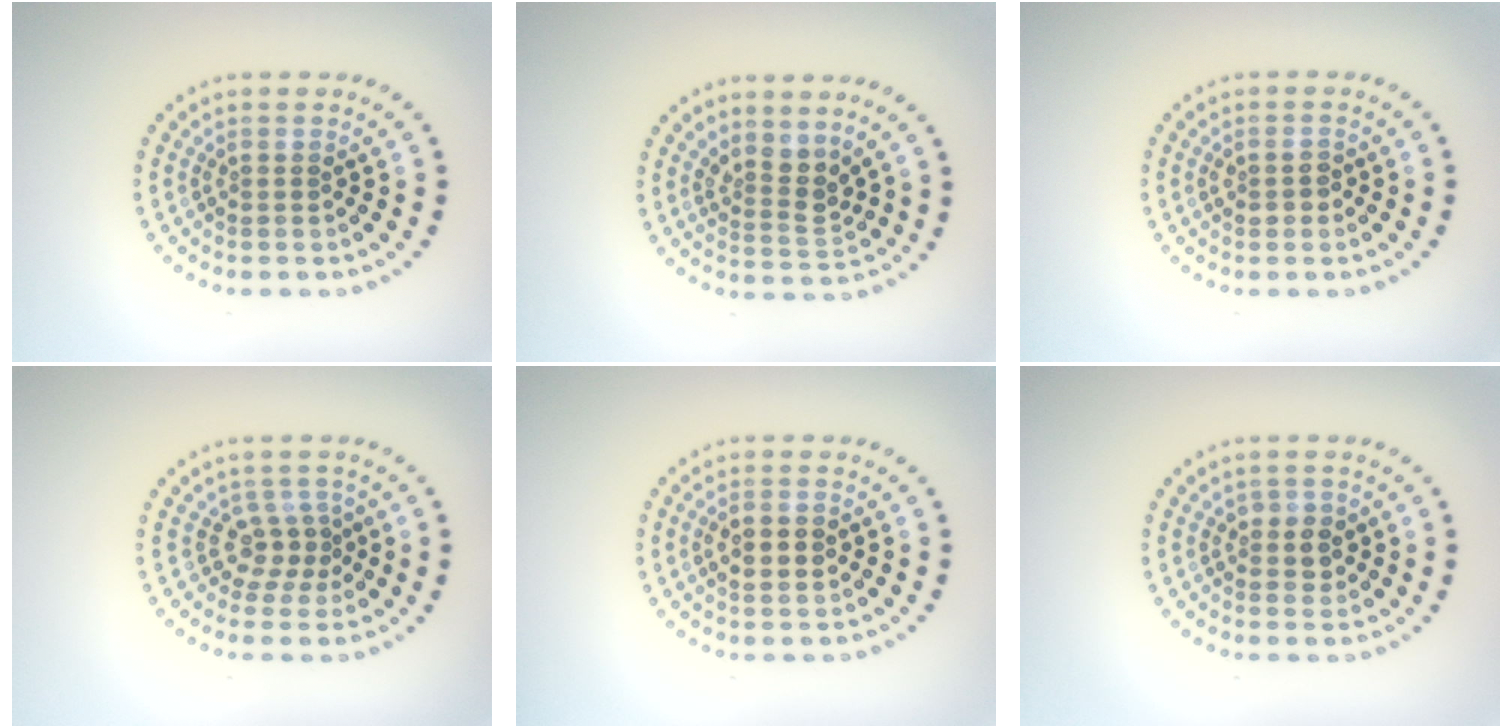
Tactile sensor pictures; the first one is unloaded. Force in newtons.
{"total": 2.6, "press": 1.9, "slide": 1.7}
{"total": 1.5, "press": 1.5, "slide": 0.1}
{"total": 2.4, "press": 1.7, "slide": 1.7}
{"total": 2.5, "press": 2.4, "slide": 0.2}
{"total": 2.0, "press": 1.8, "slide": 0.7}